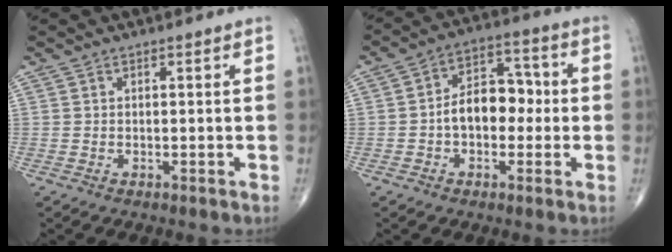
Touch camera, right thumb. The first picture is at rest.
{"total": 10.1, "force": [-0.9, 6.7, 7.5], "torque": [-0.091, 0.038, -0.025]}